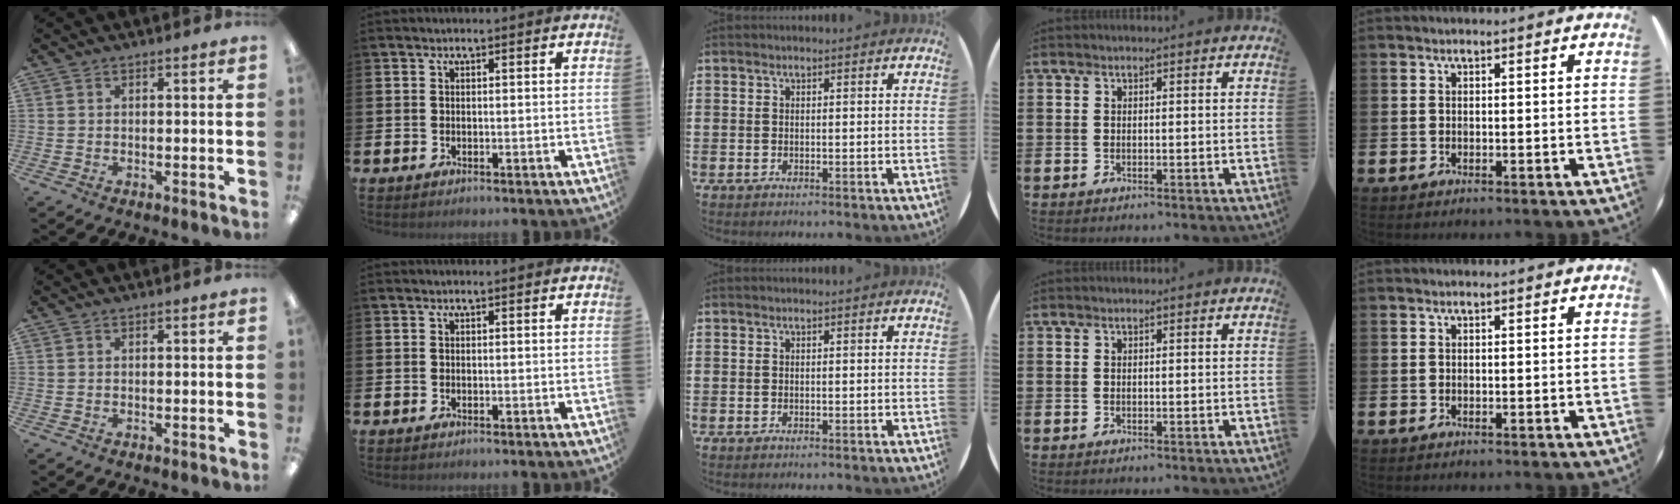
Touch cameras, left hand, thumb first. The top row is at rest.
{}